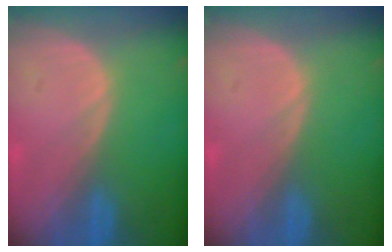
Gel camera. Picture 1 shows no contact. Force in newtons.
{"total": 0.0}